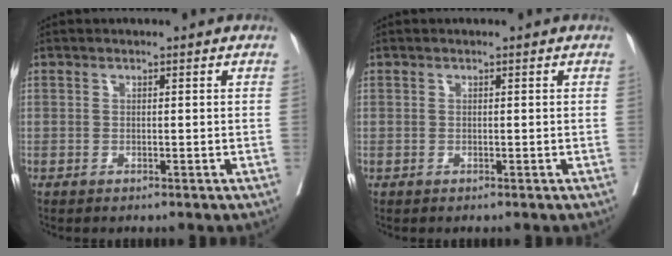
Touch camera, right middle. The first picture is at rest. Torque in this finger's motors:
{"motor_torque": [-0.02, 0.20, 0.00, 0.00]}